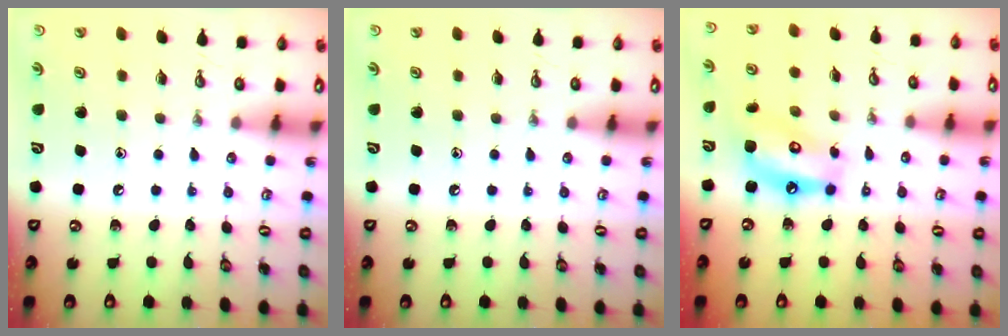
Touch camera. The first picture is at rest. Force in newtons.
{"total": 0.0}
{"total": 10.8, "press": 10.7, "slide": 1.1}